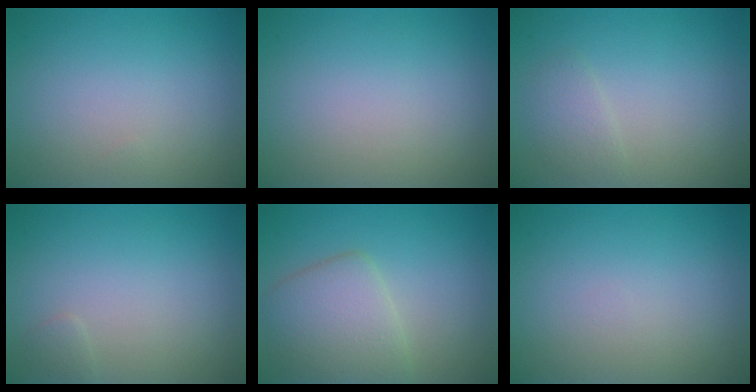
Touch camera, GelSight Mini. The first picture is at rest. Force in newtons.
{"total": 0.0}
{"total": 1.5, "press": 1.5, "slide": 0.1}
{"total": 0.6, "press": 0.6, "slide": 0.1}
{"total": 4.6, "press": 4.6, "slide": 0.4}
{"total": 0.0}